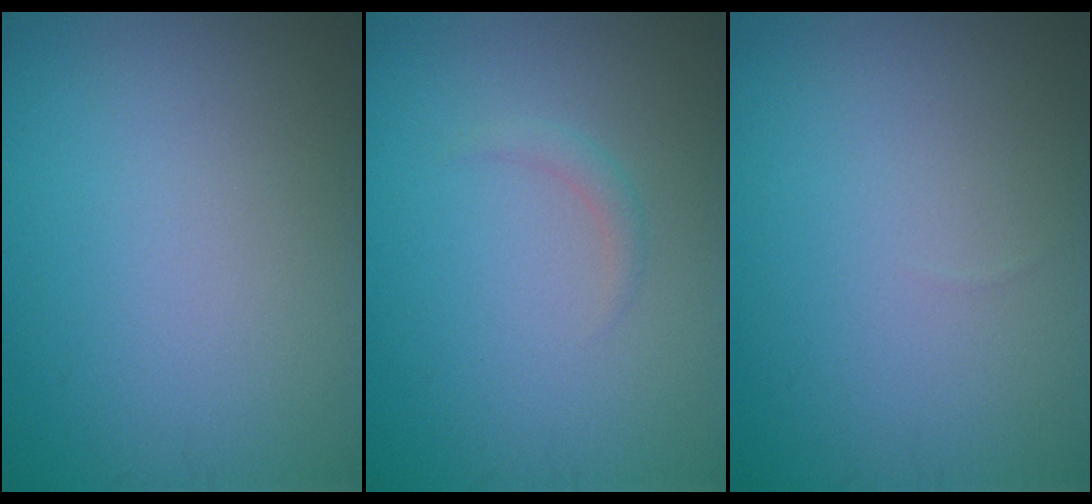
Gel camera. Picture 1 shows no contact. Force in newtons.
{"total": 0.9, "press": 0.9, "slide": 0.1}
{"total": 0.0}